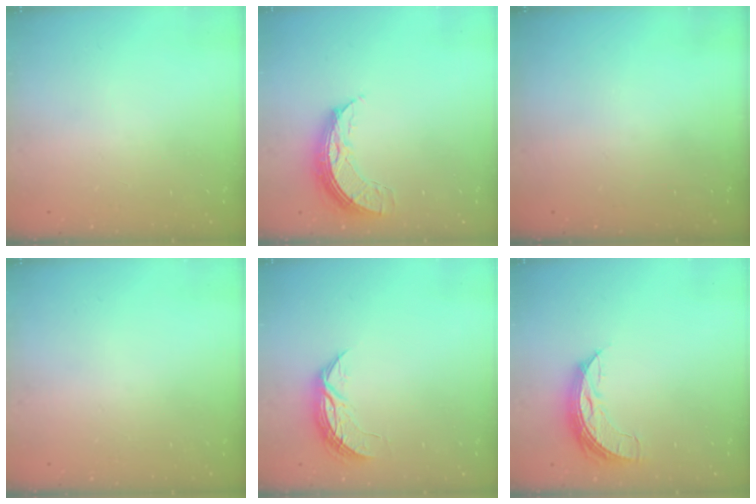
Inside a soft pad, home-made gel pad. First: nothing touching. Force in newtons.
{"total": 7.9, "press": 7.8, "slide": 0.8}
{"total": 0.0}
{"total": 0.0}
{"total": 7.1, "press": 7.1, "slide": 0.4}
{"total": 7.0, "press": 7.0, "slide": 0.7}